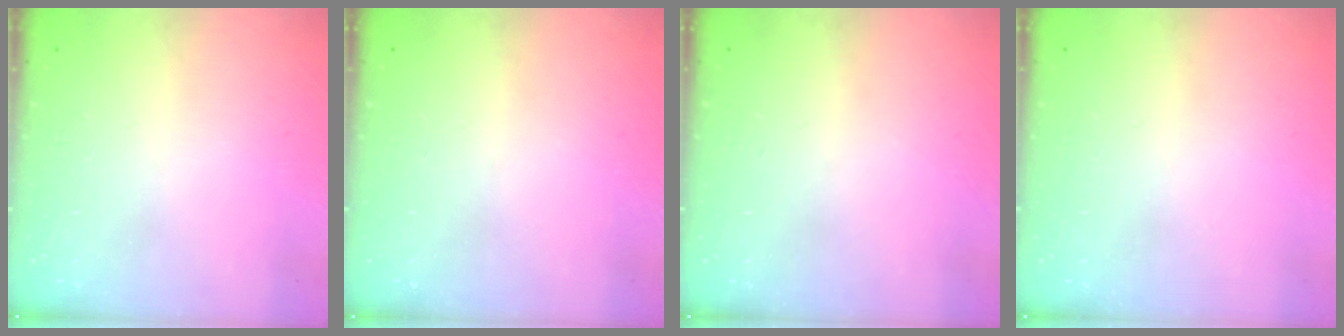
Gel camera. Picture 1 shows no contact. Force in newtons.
{"total": 0.0}
{"total": 0.0}
{"total": 0.0}